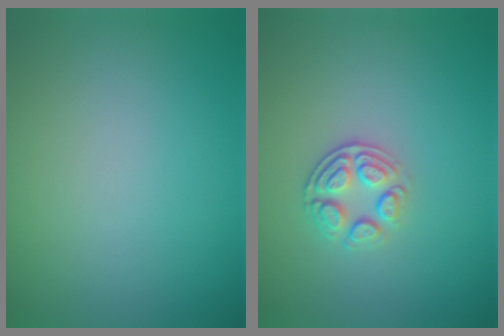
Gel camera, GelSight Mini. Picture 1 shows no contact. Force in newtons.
{"total": 2.7, "press": 2.4, "slide": 1.2}